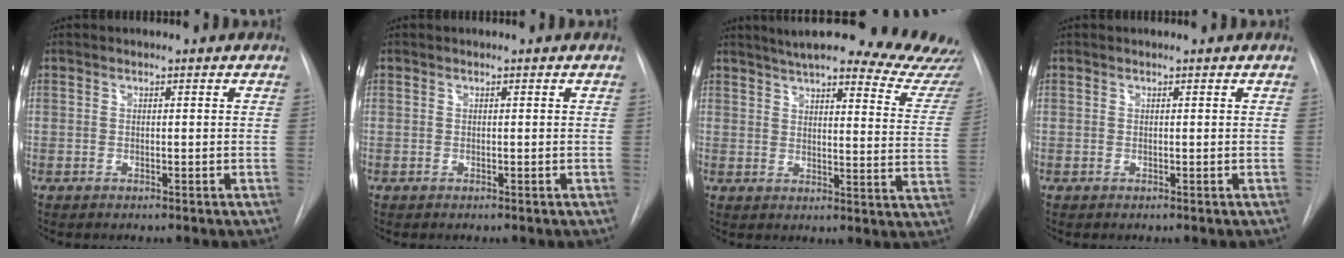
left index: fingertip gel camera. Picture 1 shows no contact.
{"total": 0.0}
{"total": 26.2, "force": [23.5, 3.7, 11.1], "torque": [-0.151, -0.073, 0.264]}
{"total": 0.0}